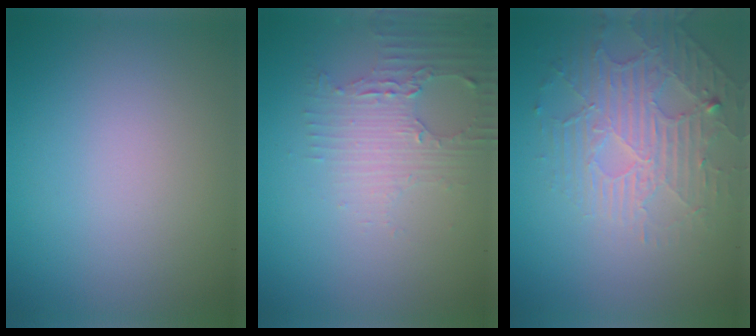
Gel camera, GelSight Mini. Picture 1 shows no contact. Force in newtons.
{"total": 2.9, "press": 2.5, "slide": 1.5}
{"total": 4.6, "press": 3.5, "slide": 3.1}